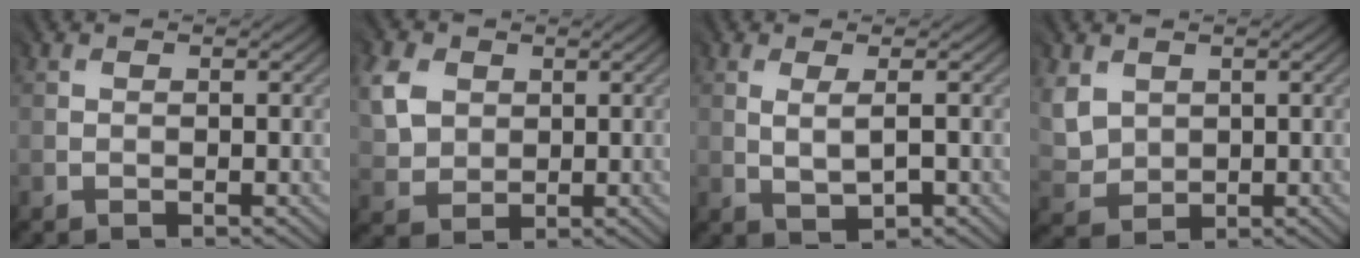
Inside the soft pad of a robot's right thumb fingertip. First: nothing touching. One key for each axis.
{"total": 5.0, "fx": 1.7, "fy": 4.2, "fz": 2.0, "tx": -0.075, "ty": 0.005, "tz": 0.033}
{"total": 2.0, "fx": 0.3, "fy": 0.6, "fz": 1.9, "tx": -0.042, "ty": -0.003, "tz": 0.011}
{"total": 4.6, "fx": 1.8, "fy": 3.8, "fz": 1.8, "tx": -0.069, "ty": -0.003, "tz": 0.041}